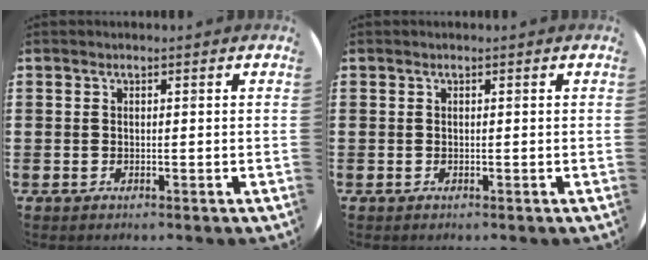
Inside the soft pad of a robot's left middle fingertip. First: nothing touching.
{"total": 0.0}